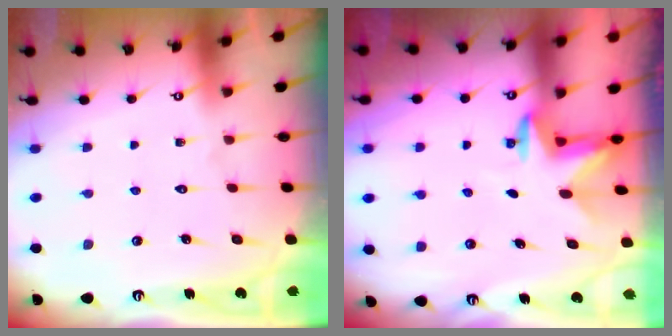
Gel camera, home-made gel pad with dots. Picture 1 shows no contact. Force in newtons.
{"total": 3.2, "press": 3.1, "slide": 0.7}